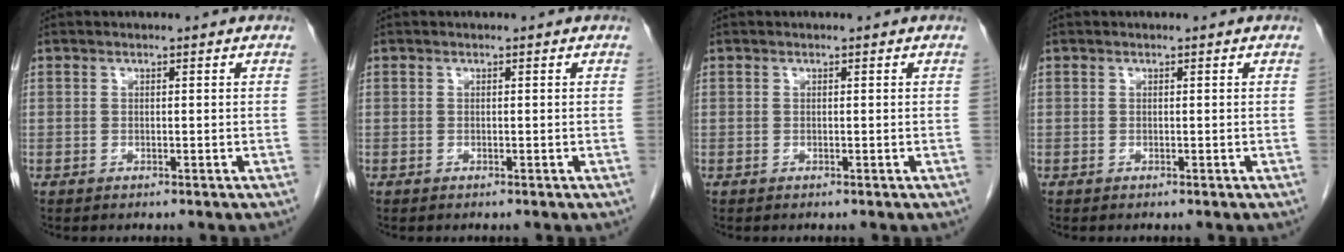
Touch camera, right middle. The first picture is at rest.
{"total": 0.0}
{"total": 0.0}
{"total": 0.0}